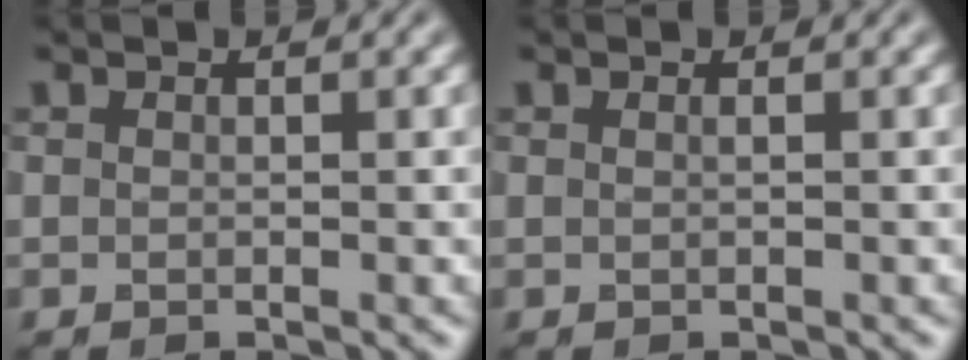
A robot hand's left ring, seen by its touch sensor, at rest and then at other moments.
{"total": 0.5, "force": [0.2, 0.2, 0.4], "torque": [-0.005, 0.001, -0.001]}